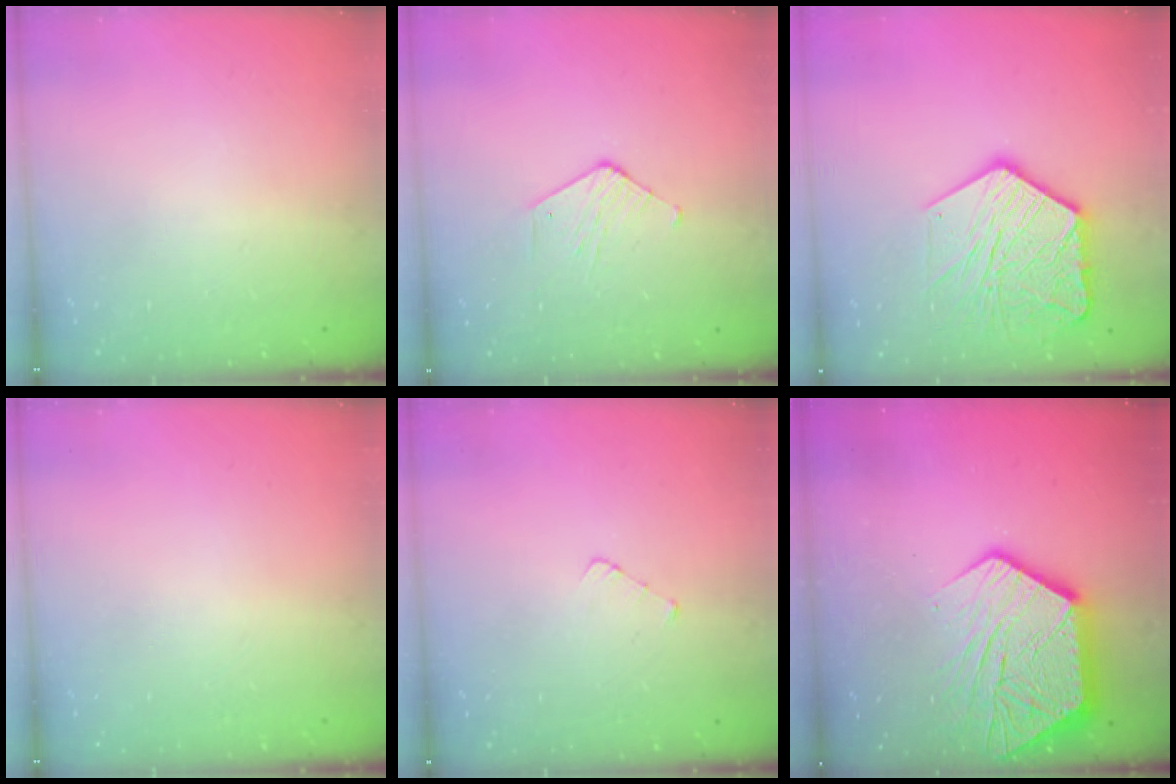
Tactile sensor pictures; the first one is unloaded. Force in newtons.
{"total": 3.9, "press": 3.9, "slide": 0.4}
{"total": 17.1, "press": 17.0, "slide": 1.7}
{"total": 0.0}
{"total": 2.7, "press": 2.7, "slide": 0.3}
{"total": 21.3, "press": 21.2, "slide": 1.8}